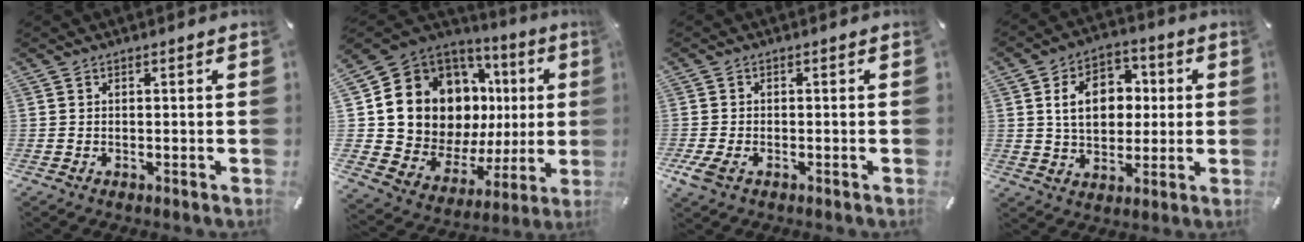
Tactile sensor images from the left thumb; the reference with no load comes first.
{"total": 16.2, "force": [5.7, 12.2, 9.0], "torque": [-0.152, -0.073, 0.124]}
{"total": 3.2, "force": [-1.6, 1.7, 2.1], "torque": [-0.060, -0.004, -0.034]}
{"total": 11.7, "force": [1.6, 9.1, 7.2], "torque": [-0.110, 0.009, 0.025]}